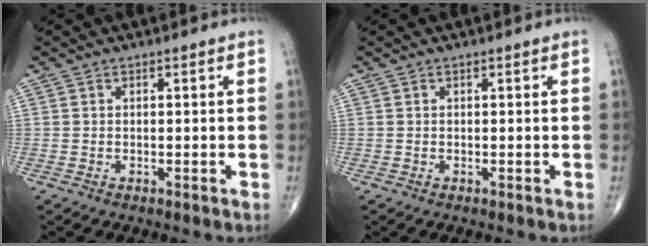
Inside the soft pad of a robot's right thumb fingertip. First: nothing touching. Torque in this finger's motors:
{"motor_torque": [0.00, 0.00, 0.00, 0.00, 0.02]}